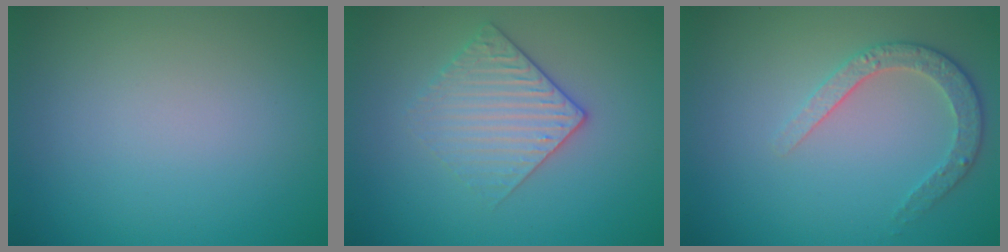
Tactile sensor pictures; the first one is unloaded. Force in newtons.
{"total": 3.0, "press": 2.7, "slide": 1.3}
{"total": 2.6, "press": 2.5, "slide": 0.8}